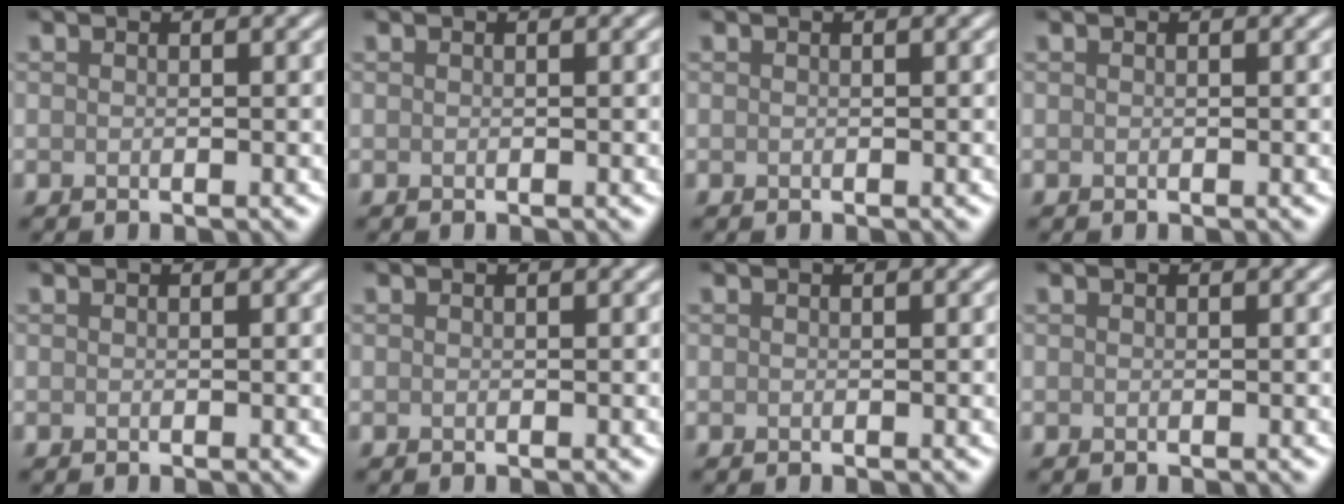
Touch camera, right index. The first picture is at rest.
{"total": 0.0}
{"total": 0.0}
{"total": 0.0}
{"total": 0.0}
{"total": 0.0}
{"total": 0.0}
{"total": 0.0}